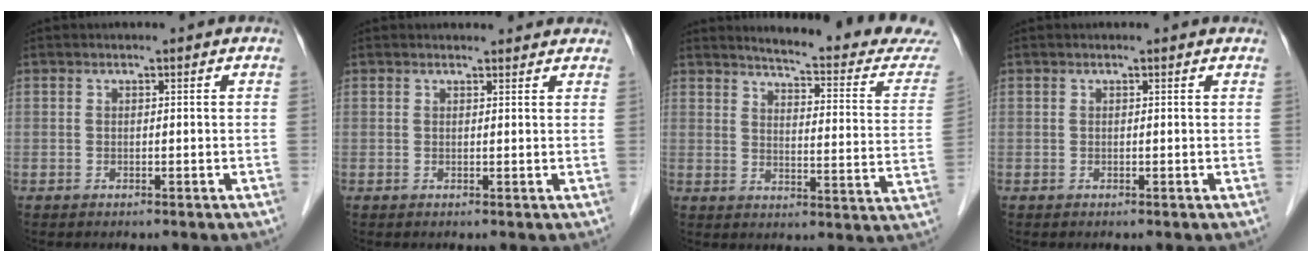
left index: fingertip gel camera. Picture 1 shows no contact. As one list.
[{"total": 5.3, "force": [5.0, 1.4, 1.1], "torque": [-0.006, 0.021, 0.051]}, {"total": 18.5, "force": [17.8, 0.6, 5.0], "torque": [-0.063, -0.101, 0.199]}, {"total": 1.4, "force": [1.3, 0.2, 0.3], "torque": [-0.012, 0.016, 0.013]}]